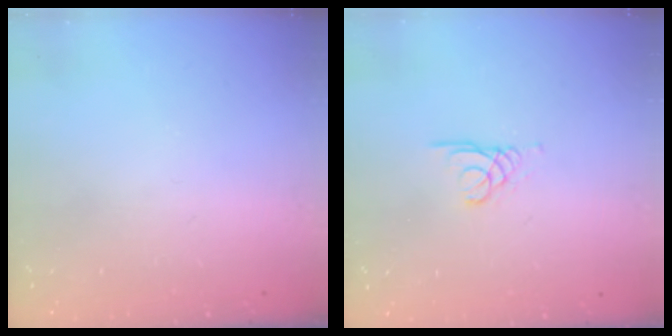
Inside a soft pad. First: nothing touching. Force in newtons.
{"total": 1.7, "press": 1.7, "slide": 0.1}